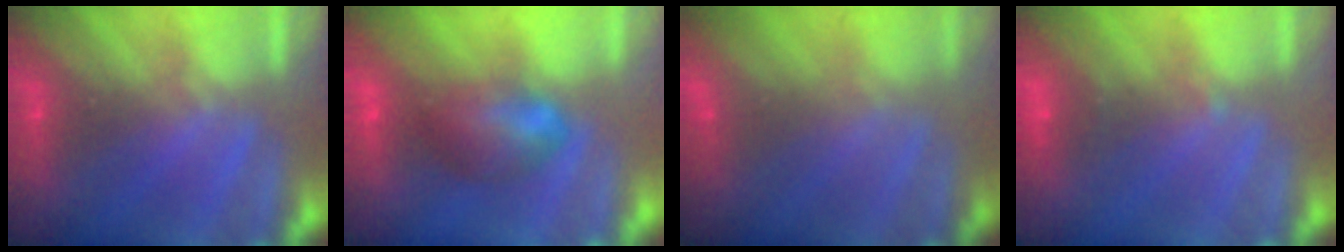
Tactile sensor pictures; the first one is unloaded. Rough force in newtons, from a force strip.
{"total": 7.8}
{"total": 2.8}
{"total": 1.5}